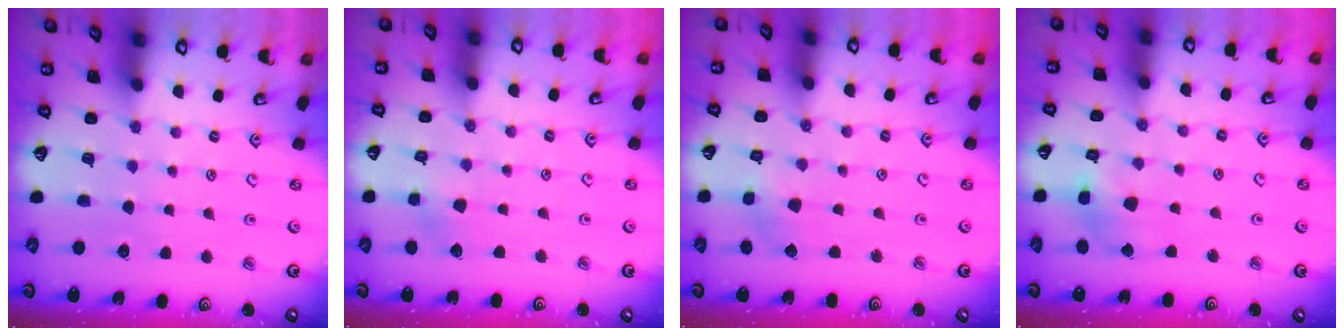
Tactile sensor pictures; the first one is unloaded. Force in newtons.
{"total": 3.0, "press": 3.0, "slide": 0.4}
{"total": 3.2, "press": 3.2, "slide": 0.2}
{"total": 8.8, "press": 8.7, "slide": 1.1}